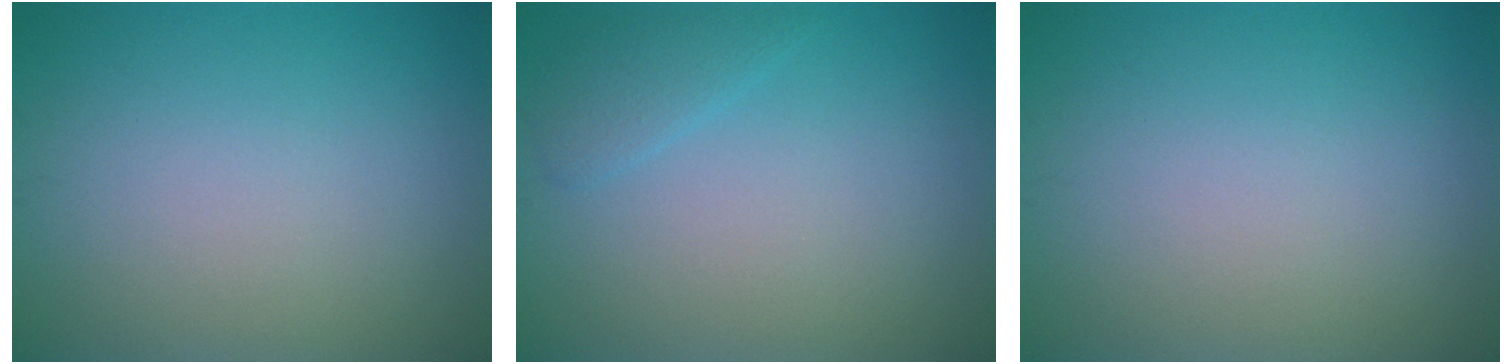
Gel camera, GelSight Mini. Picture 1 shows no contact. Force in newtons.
{"total": 1.5, "press": 1.5, "slide": 0.1}
{"total": 0.0}